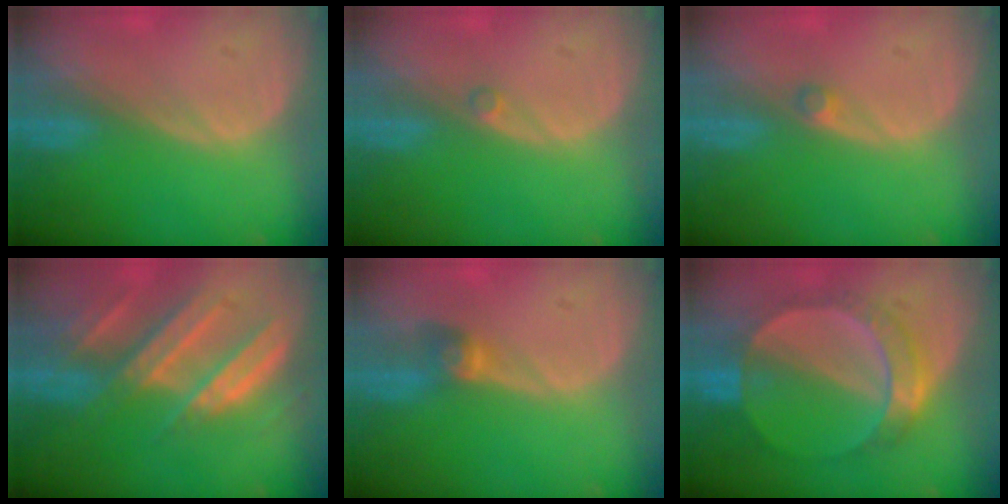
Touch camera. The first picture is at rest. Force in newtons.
{"total": 0.6, "press": 0.6, "slide": 0.1}
{"total": 1.3, "press": 1.1, "slide": 0.6}
{"total": 9.6, "press": 8.5, "slide": 4.5}
{"total": 2.7, "press": 2.6, "slide": 0.5}
{"total": 7.1, "press": 7.0, "slide": 0.5}